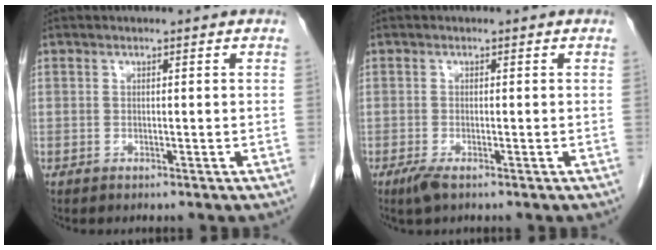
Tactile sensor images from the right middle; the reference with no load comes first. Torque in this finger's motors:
{"motor_torque": [0.31, -0.09, 0.19, 0.03]}